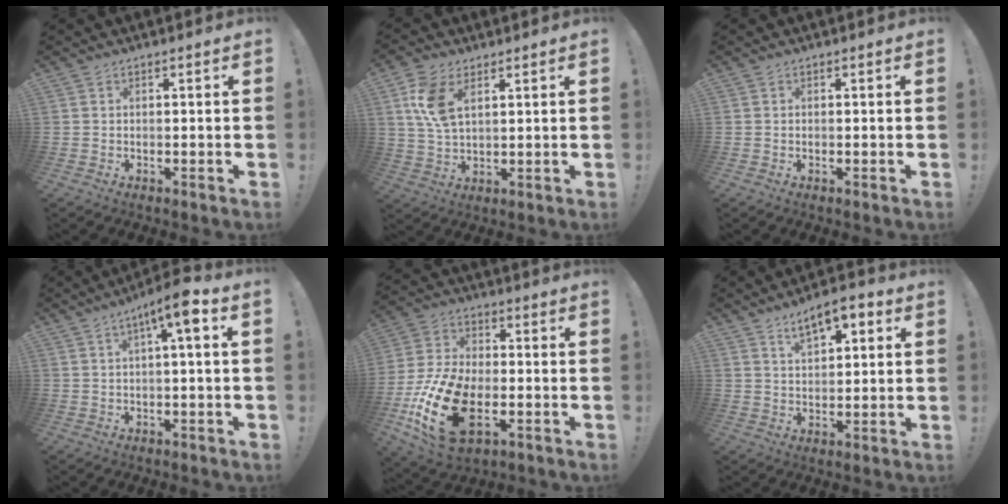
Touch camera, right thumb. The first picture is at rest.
{"total": 9.6, "force": [4.2, 5.3, 6.9], "torque": [-0.142, -0.003, 0.080]}
{"total": 0.0}
{"total": 7.5, "force": [2.2, 0.9, 7.1], "torque": [-0.116, -0.009, 0.030]}
{"total": 20.8, "force": [-7.0, 12.1, 15.5], "torque": [-0.298, 0.037, -0.108]}
{"total": 8.0, "force": [4.5, 3.7, 5.5], "torque": [-0.078, -0.015, 0.076]}